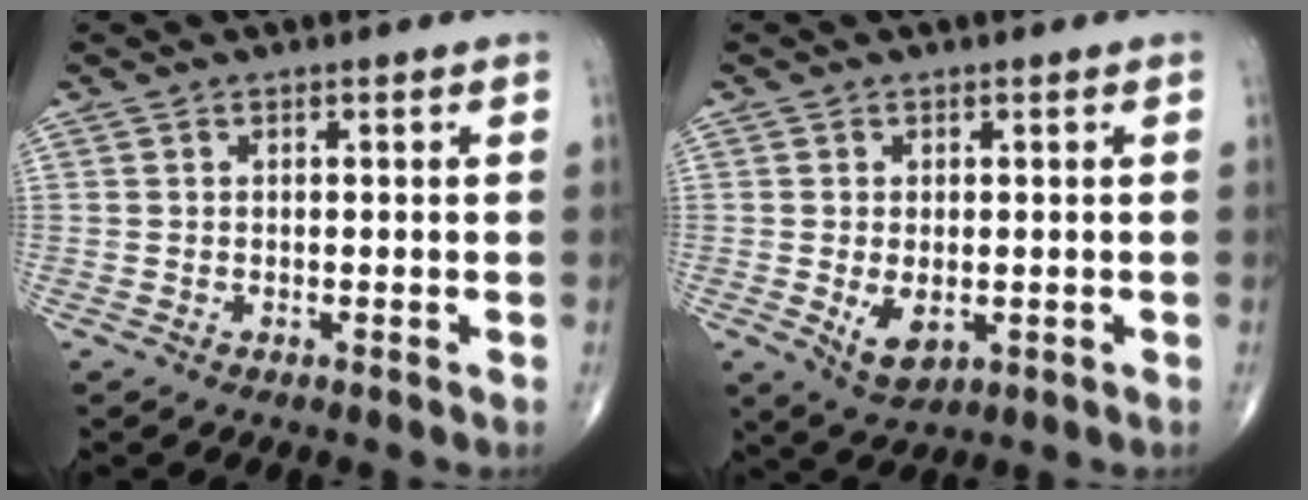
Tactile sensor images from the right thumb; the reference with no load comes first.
{"total": 5.0, "force": [-0.8, 2.9, 4.0], "torque": [-0.063, -0.011, -0.003]}